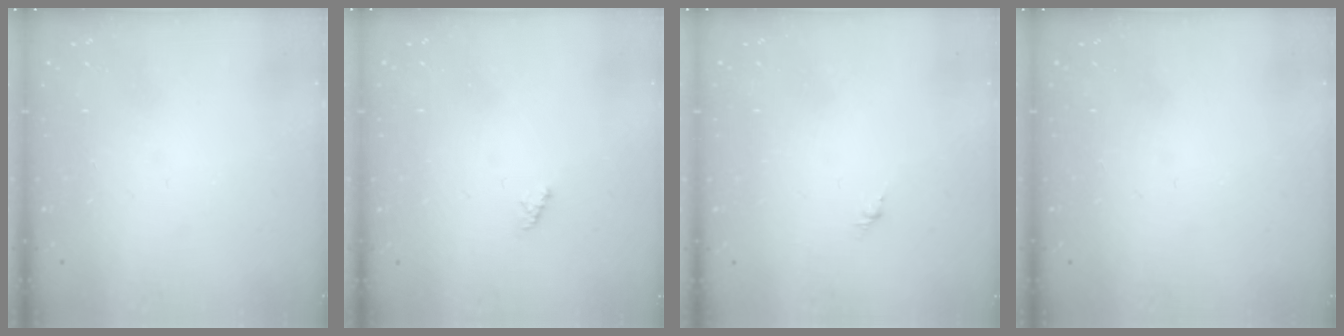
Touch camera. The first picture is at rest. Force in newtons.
{"total": 1.5, "press": 1.4, "slide": 0.4}
{"total": 1.3, "press": 1.2, "slide": 0.5}
{"total": 0.0}